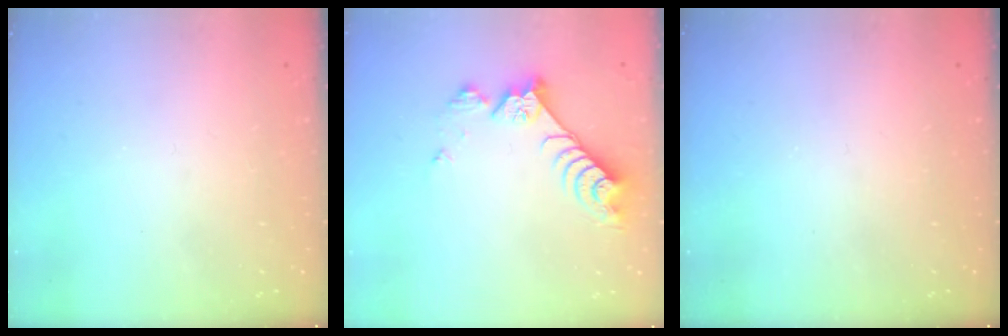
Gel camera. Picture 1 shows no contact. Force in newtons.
{"total": 9.6, "press": 9.6, "slide": 0.6}
{"total": 0.0}